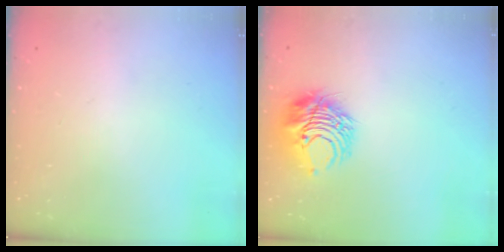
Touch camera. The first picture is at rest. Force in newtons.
{"total": 10.1, "press": 10.1, "slide": 0.8}